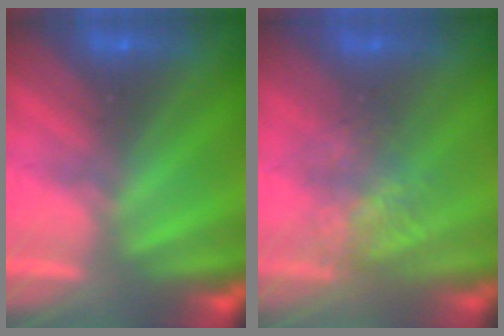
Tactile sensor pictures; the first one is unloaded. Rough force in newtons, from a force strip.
{"total": 4.0}